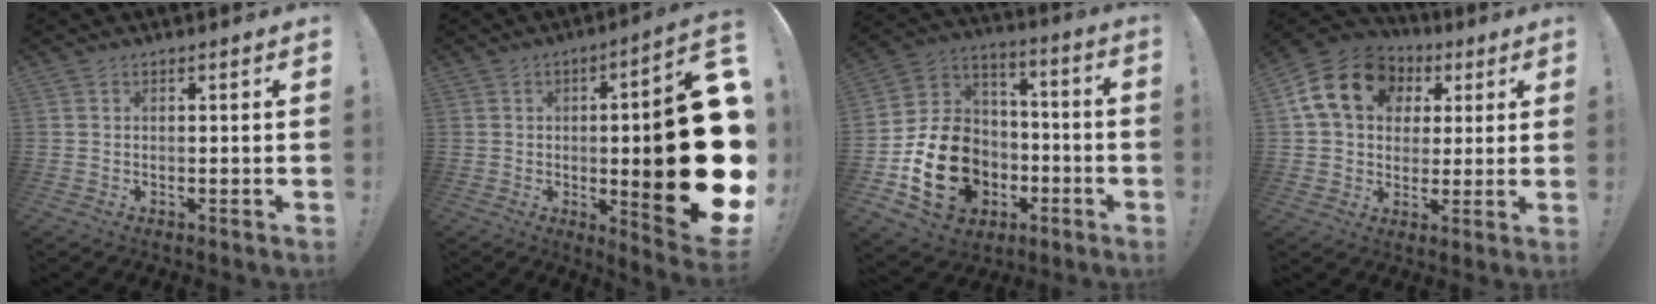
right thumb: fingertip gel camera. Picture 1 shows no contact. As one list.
[{"total": 25.9, "force": [-1.8, 4.9, 25.4], "torque": [-0.375, -0.011, -0.019]}, {"total": 21.8, "force": [-7.2, 16.7, 12.0], "torque": [-0.209, 0.048, -0.097]}, {"total": 18.7, "force": [6.0, 14.1, 10.8], "torque": [-0.170, -0.006, 0.118]}]